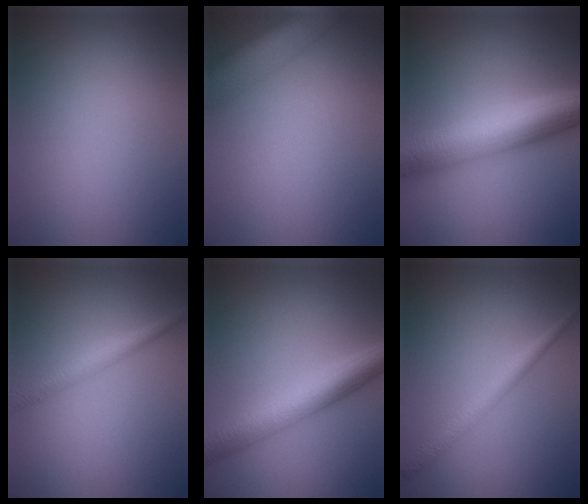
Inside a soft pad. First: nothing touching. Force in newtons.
{"total": 7.1, "press": 7.1, "slide": 0.4}
{"total": 9.6, "press": 9.6, "slide": 0.1}
{"total": 2.5, "press": 2.5, "slide": 0.1}
{"total": 6.7, "press": 6.7, "slide": 0.1}
{"total": 2.4, "press": 2.4, "slide": 0.1}